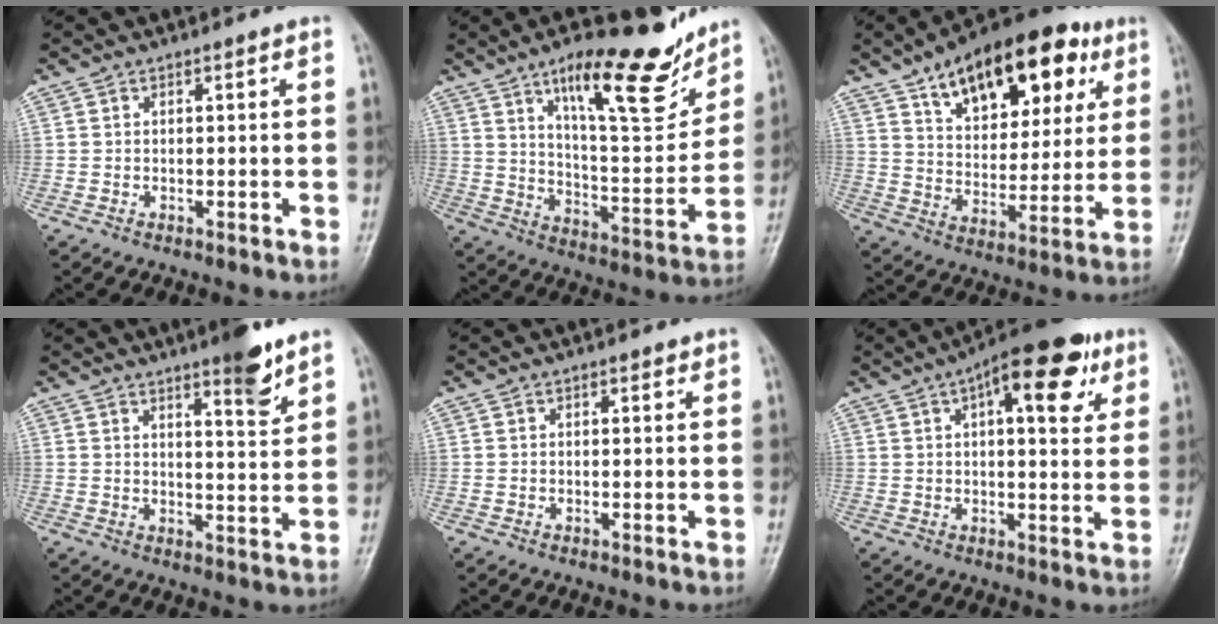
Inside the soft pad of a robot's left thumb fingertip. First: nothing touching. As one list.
[{"total": 20.2, "force": [13.1, 5.9, 14.2], "torque": [-0.169, -0.077, 0.210]}, {"total": 22.7, "force": [11.4, 11.9, 15.6], "torque": [-0.192, -0.017, 0.180]}, {"total": 7.1, "force": [4.9, 1.4, 5.0], "torque": [-0.059, -0.034, 0.070]}, {"total": 1.0, "force": [0.6, 0.6, 0.6], "torque": [-0.001, -0.001, 0.004]}, {"total": 15.0, "force": [6.6, 6.1, 12.0], "torque": [-0.135, 0.001, 0.085]}]